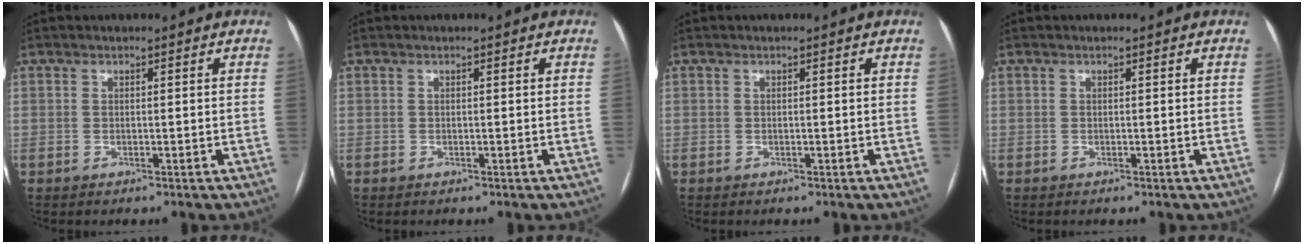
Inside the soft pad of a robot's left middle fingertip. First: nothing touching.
{"total": 0.0}
{"total": 0.0}
{"total": 0.0}